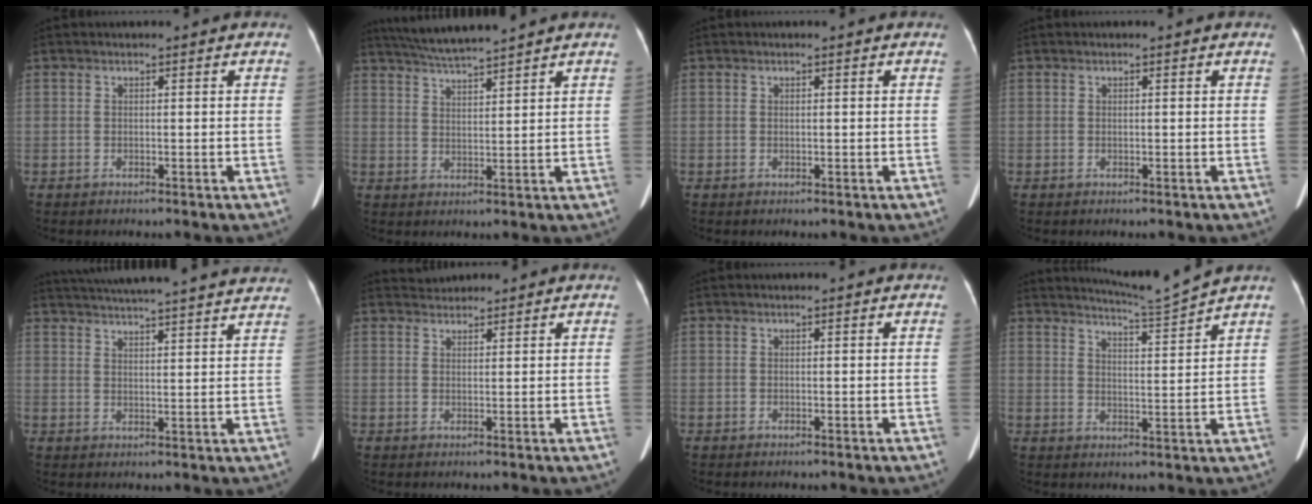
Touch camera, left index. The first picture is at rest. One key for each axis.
{"total": 7.5, "fx": 6.9, "fy": -1.0, "fz": 2.9, "tx": -0.057, "ty": 0.016, "tz": 0.124}
{"total": 0.0}
{"total": 0.0}
{"total": 24.7, "fx": 22.8, "fy": 1.7, "fz": 9.4, "tx": -0.158, "ty": -0.005, "tz": 0.293}
{"total": 2.1, "fx": 2.0, "fy": 0.5, "fz": -0.3, "tx": 0.000, "ty": 0.015, "tz": 0.035}
{"total": 0.0}
{"total": 5.9, "fx": 5.4, "fy": -2.4, "fz": 0.2, "tx": -0.019, "ty": -0.033, "tz": 0.098}